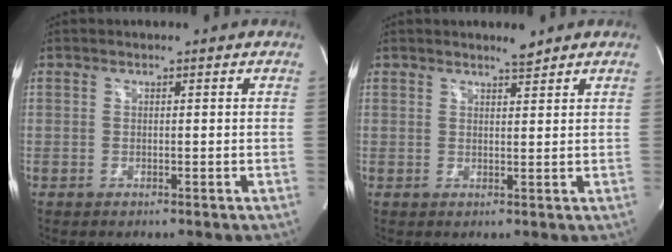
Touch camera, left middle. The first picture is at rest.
{"total": 1.7, "force": [1.6, 0.1, 0.6], "torque": [-0.014, -0.001, 0.029]}